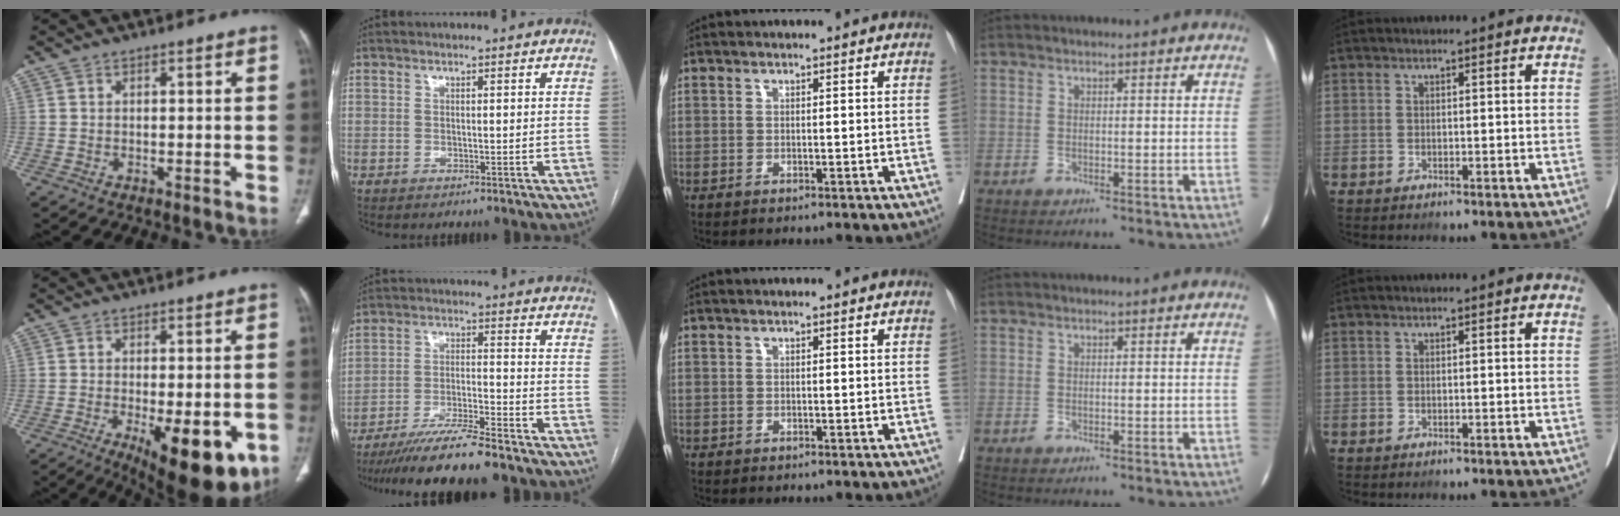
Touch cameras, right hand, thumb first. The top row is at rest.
{"thumb": {"total": 16.0, "force": [-5.7, 6.3, 13.5], "torque": [-0.149, -0.013, -0.065]}, "index": {"total": 11.1, "force": [-9.6, 0.4, 5.6], "torque": [-0.087, -0.018, -0.160]}}